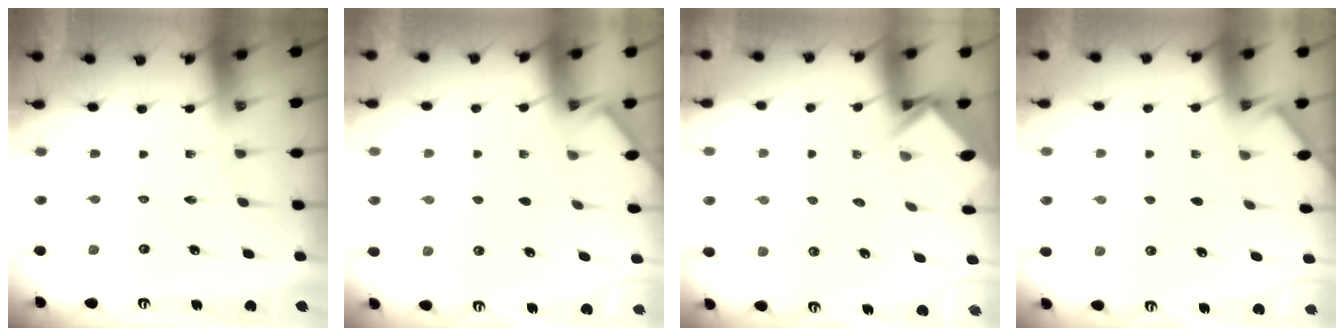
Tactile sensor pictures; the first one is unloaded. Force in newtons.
{"total": 2.0, "press": 2.0, "slide": 0.3}
{"total": 3.8, "press": 3.8, "slide": 0.3}
{"total": 2.0, "press": 2.0, "slide": 0.3}